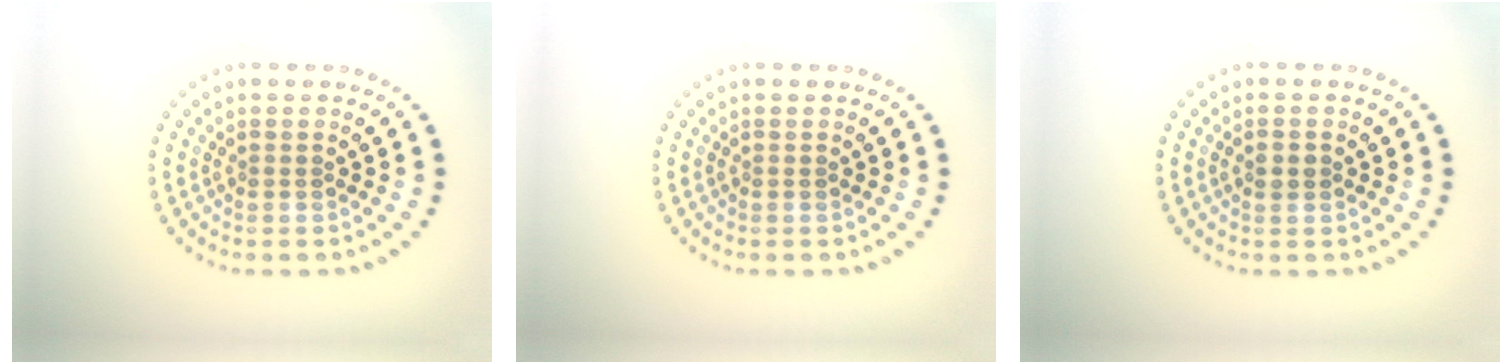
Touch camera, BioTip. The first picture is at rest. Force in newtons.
{"total": 0.0}
{"total": 1.4, "press": 1.4, "slide": 0.3}